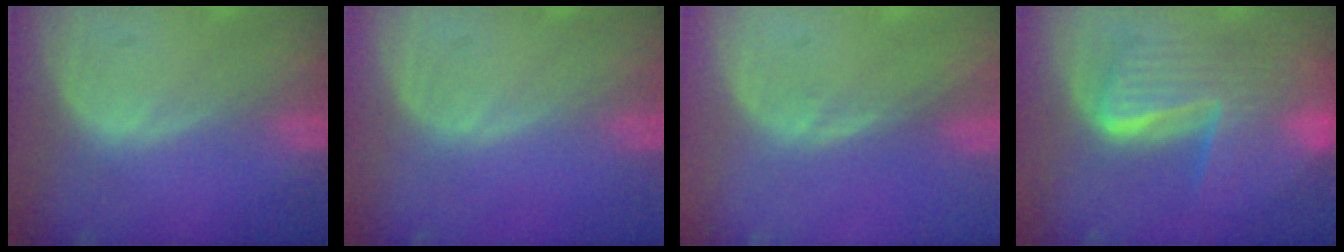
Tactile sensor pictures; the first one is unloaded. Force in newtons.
{"total": 0.0}
{"total": 0.8, "press": 0.6, "slide": 0.6}
{"total": 9.9, "press": 9.9, "slide": 0.9}